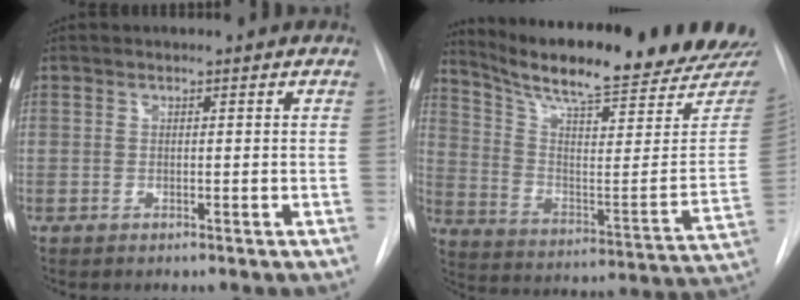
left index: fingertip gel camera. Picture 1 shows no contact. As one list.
[{"total": 26.2, "force": [23.2, 1.9, 12.0], "torque": [-0.193, -0.096, 0.316]}]